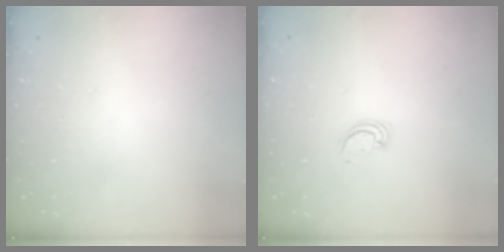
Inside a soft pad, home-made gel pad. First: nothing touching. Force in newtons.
{"total": 2.6, "press": 2.6, "slide": 0.2}